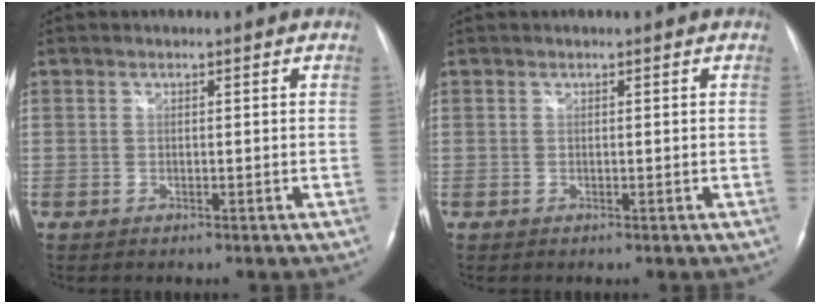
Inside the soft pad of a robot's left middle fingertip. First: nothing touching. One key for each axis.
{"total": 0.0}